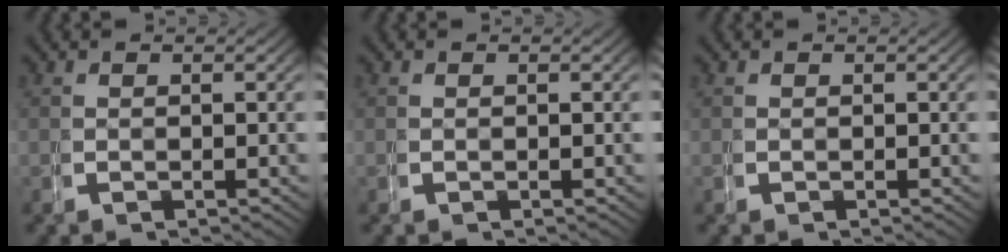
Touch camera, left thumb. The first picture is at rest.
{"total": 0.0}
{"total": 0.0}